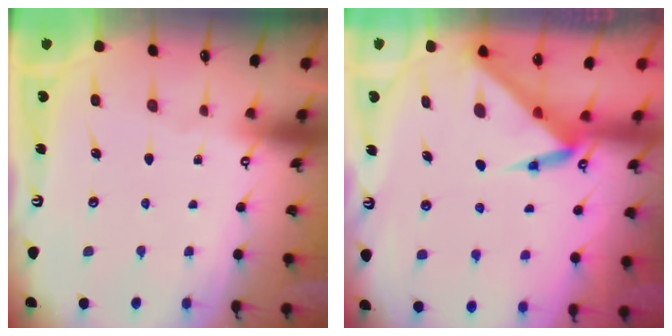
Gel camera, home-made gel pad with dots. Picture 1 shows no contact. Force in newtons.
{"total": 3.6, "press": 3.6, "slide": 0.2}